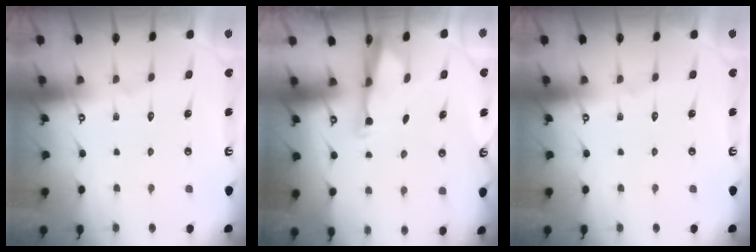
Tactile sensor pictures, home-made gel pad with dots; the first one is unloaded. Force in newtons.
{"total": 2.9, "press": 2.8, "slide": 0.6}
{"total": 0.0}